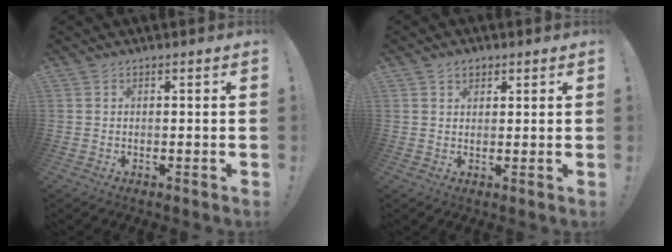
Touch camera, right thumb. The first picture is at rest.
{"total": 2.6, "force": [1.6, 1.6, 1.3], "torque": [-0.011, -0.006, 0.028]}